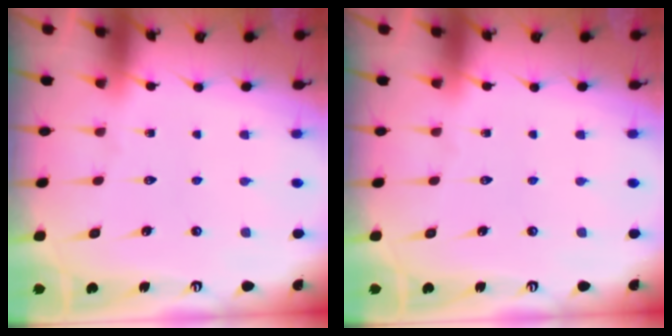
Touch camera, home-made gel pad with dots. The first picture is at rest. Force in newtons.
{"total": 0.0}